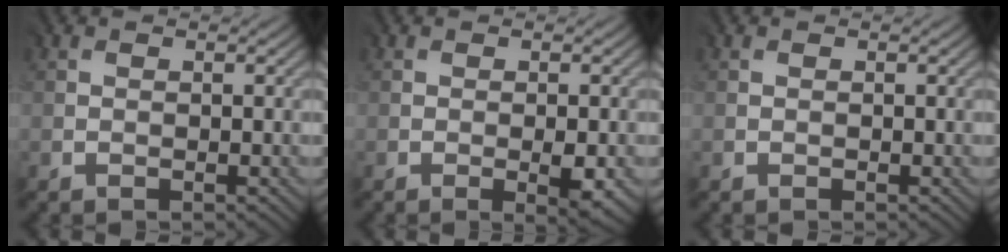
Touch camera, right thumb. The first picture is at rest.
{"total": 3.2, "force": [-1.0, 1.0, 2.8], "torque": [-0.049, -0.009, -0.010]}
{"total": 0.0}